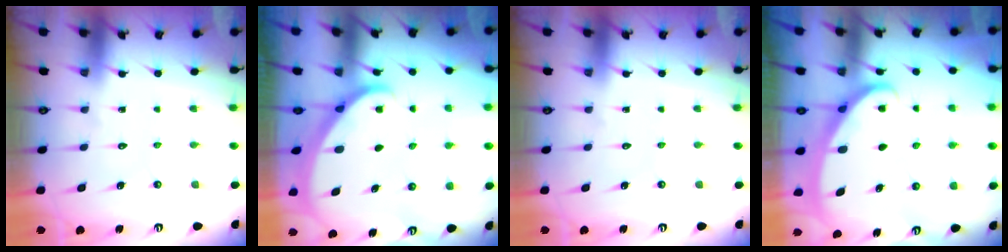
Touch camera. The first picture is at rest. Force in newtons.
{"total": 1.9, "press": 1.9, "slide": 0.0}
{"total": 0.0}
{"total": 2.6, "press": 2.6, "slide": 0.3}